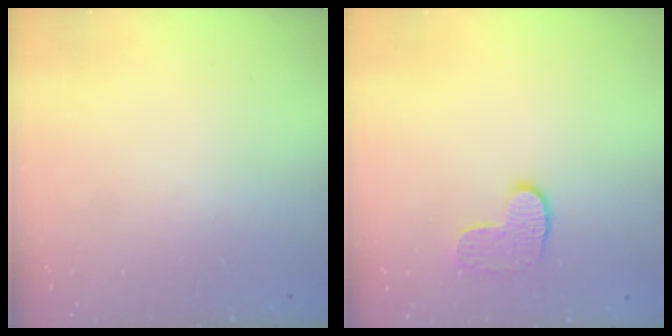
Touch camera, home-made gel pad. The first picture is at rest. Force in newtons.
{"total": 7.3, "press": 7.3, "slide": 0.2}